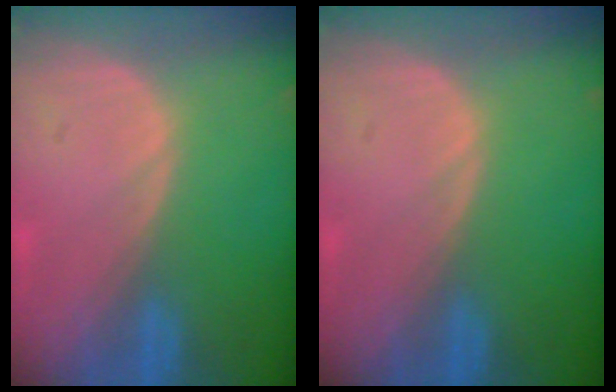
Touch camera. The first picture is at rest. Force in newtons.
{"total": 0.0}